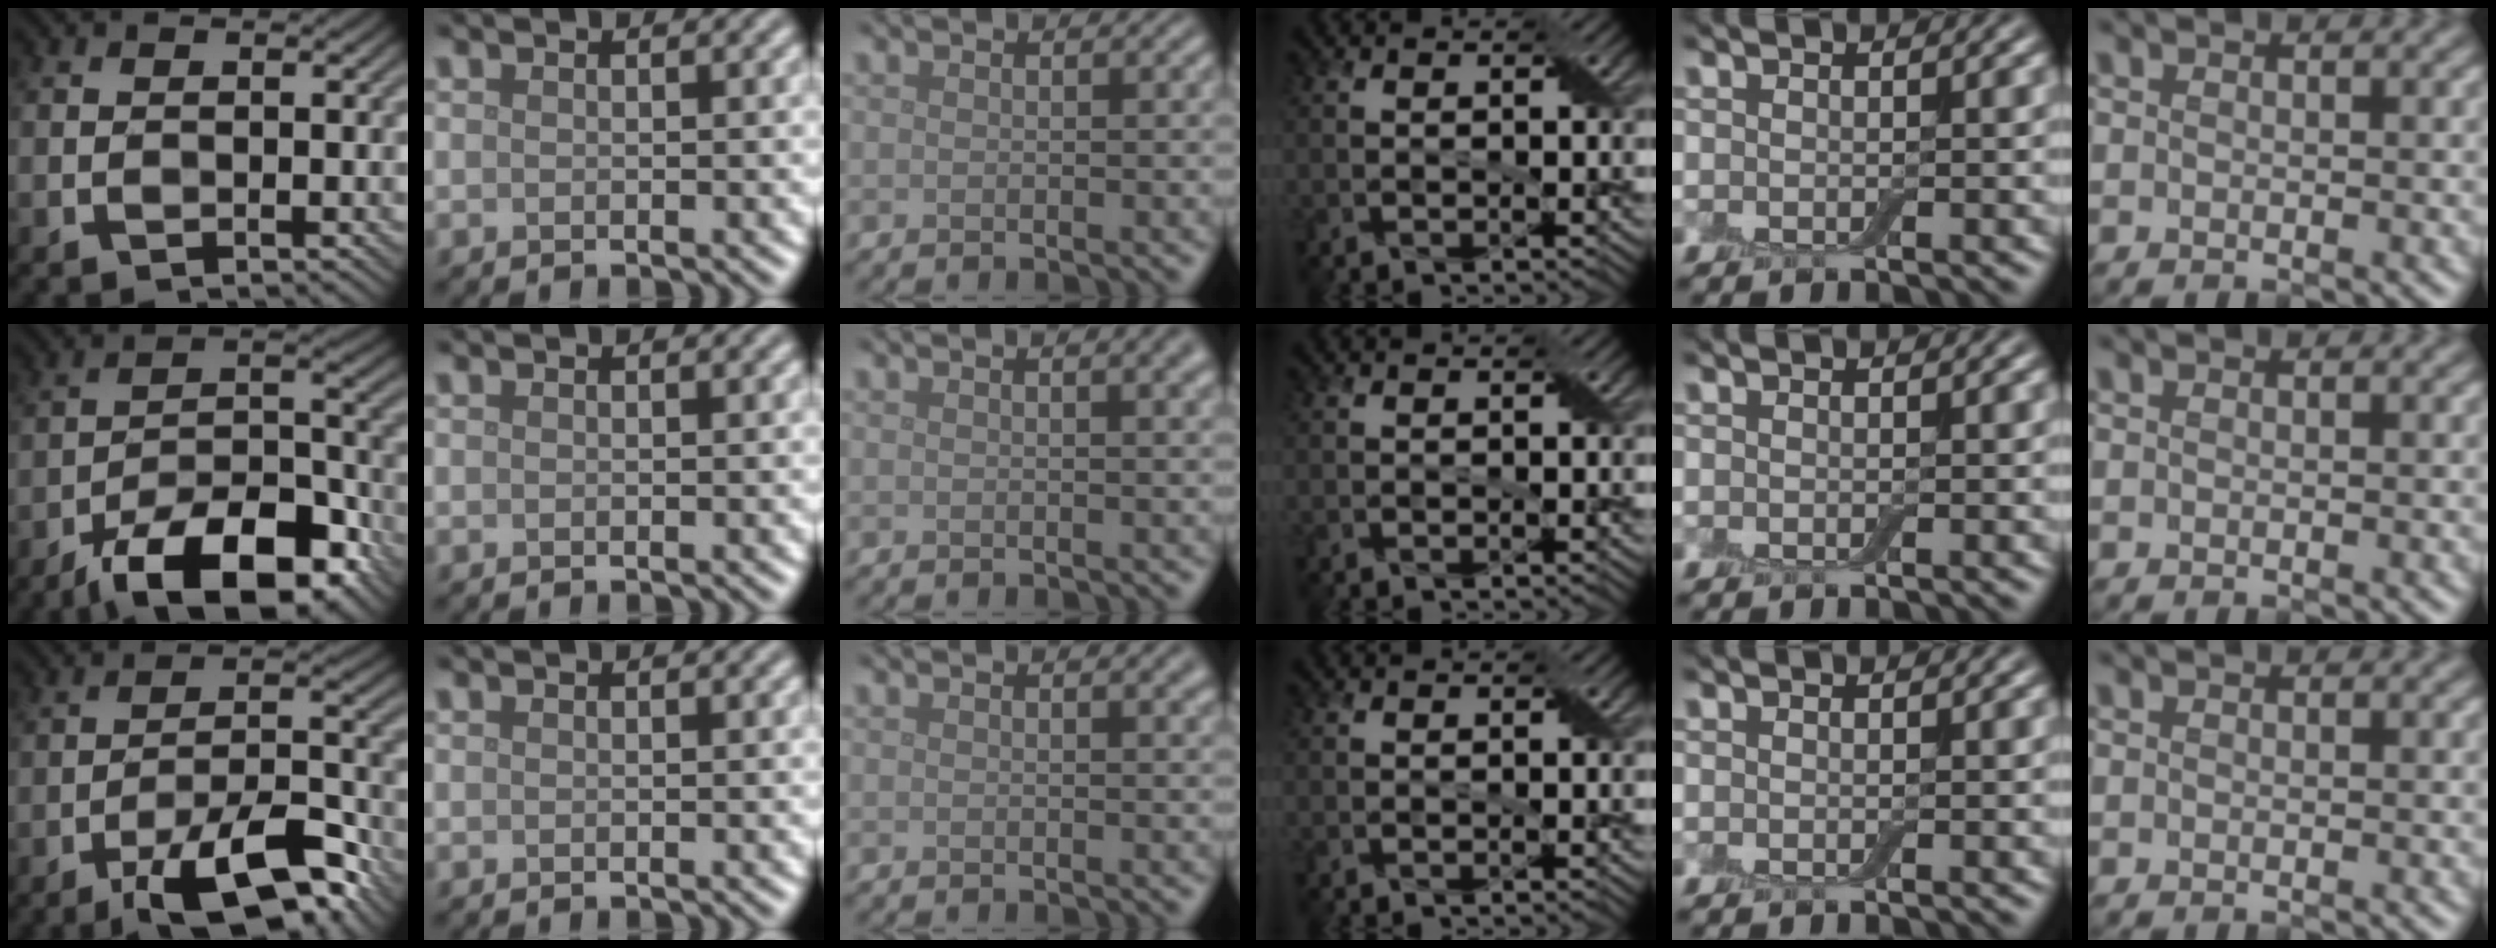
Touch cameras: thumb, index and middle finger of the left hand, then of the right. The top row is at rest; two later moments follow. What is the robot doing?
{"motion": "close", "object": "airpods case & airpods"}